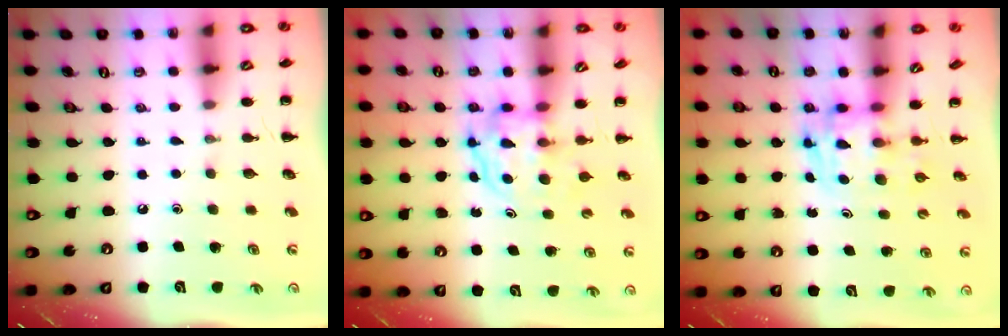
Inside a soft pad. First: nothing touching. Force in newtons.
{"total": 3.7, "press": 3.7, "slide": 0.2}
{"total": 3.6, "press": 3.5, "slide": 0.6}